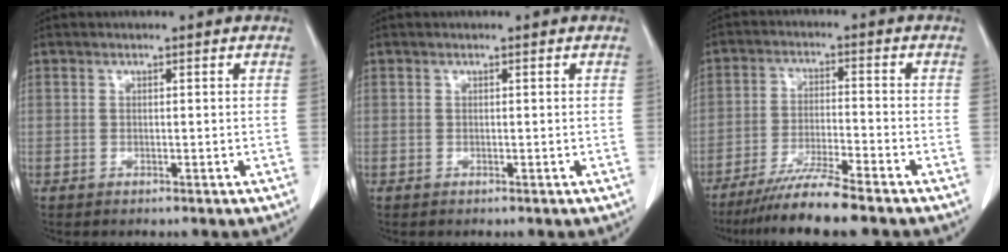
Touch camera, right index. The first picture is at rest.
{"total": 0.0}
{"total": 7.8, "force": [-6.5, -0.7, 4.3], "torque": [-0.077, -0.027, -0.117]}